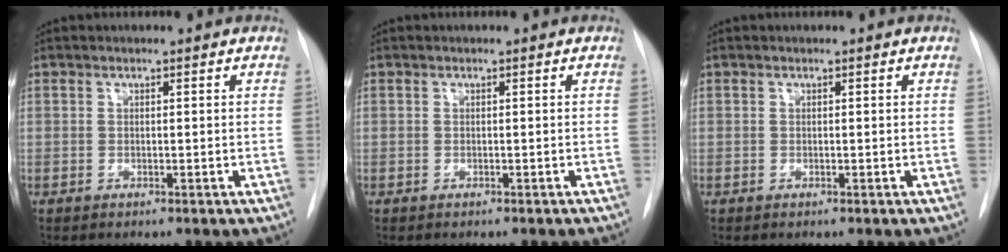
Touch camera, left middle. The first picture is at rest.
{"total": 1.0, "force": [-1.0, 0.1, 0.4], "torque": [-0.007, 0.000, -0.013]}
{"total": 0.0}